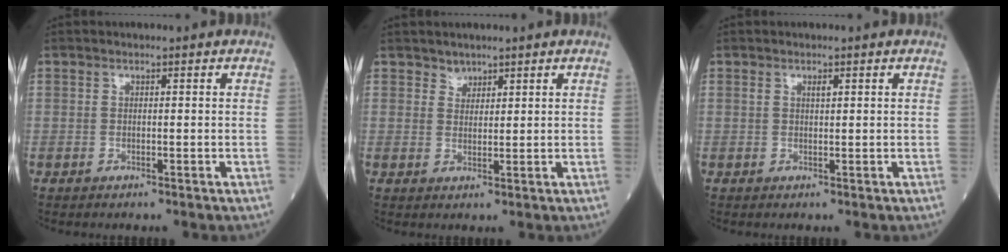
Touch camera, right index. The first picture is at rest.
{"total": 1.6, "force": [1.4, 0.8, 0.0], "torque": [0.004, -0.005, 0.022]}
{"total": 0.7, "force": [0.5, 0.2, 0.5], "torque": [-0.014, 0.005, 0.012]}